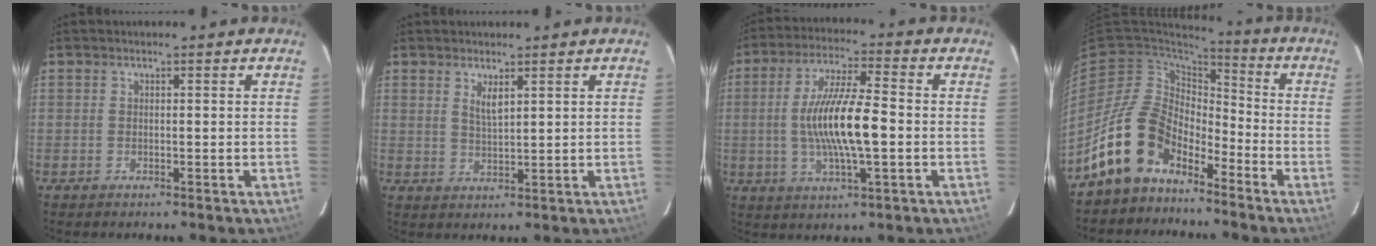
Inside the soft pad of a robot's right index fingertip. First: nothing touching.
{"total": 2.8, "force": [1.6, 0.8, 2.2], "torque": [-0.039, -0.004, 0.030]}
{"total": 13.0, "force": [-1.2, 2.6, 12.7], "torque": [-0.242, 0.000, -0.022]}
{"total": 13.8, "force": [-9.6, 7.6, 6.4], "torque": [-0.128, 0.020, -0.174]}